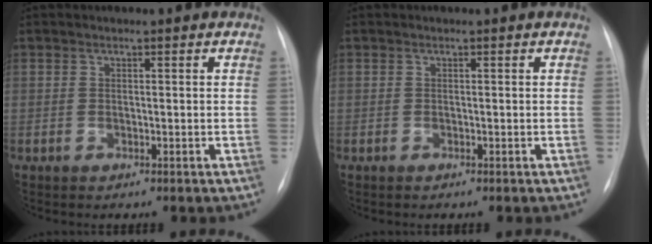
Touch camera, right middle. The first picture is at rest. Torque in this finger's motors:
{"motor_torque": [-0.08, 0.01, -0.03, 0.00]}